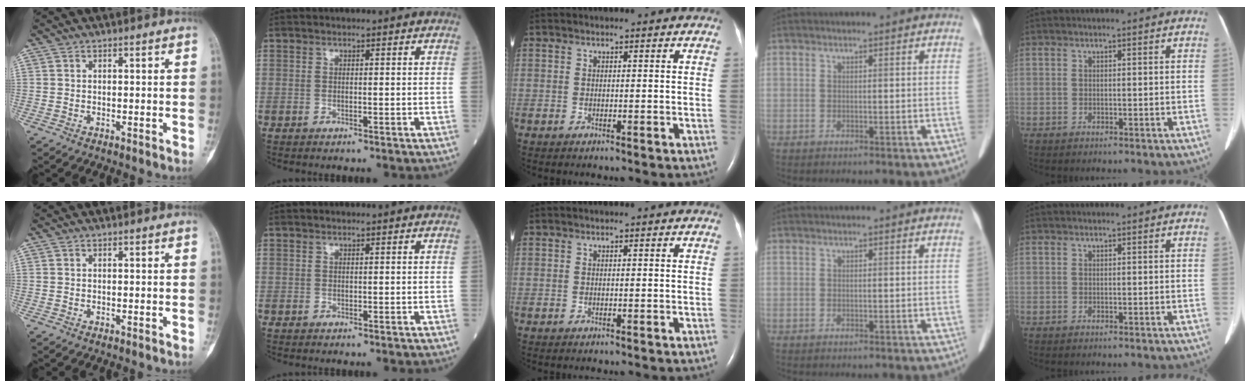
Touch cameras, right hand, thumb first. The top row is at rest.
{}